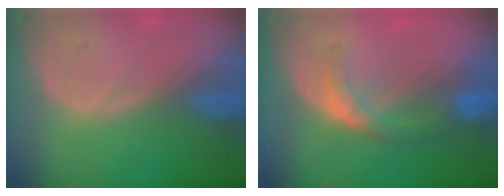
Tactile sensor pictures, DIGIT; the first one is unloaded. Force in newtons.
{"total": 5.8, "press": 5.1, "slide": 2.7}